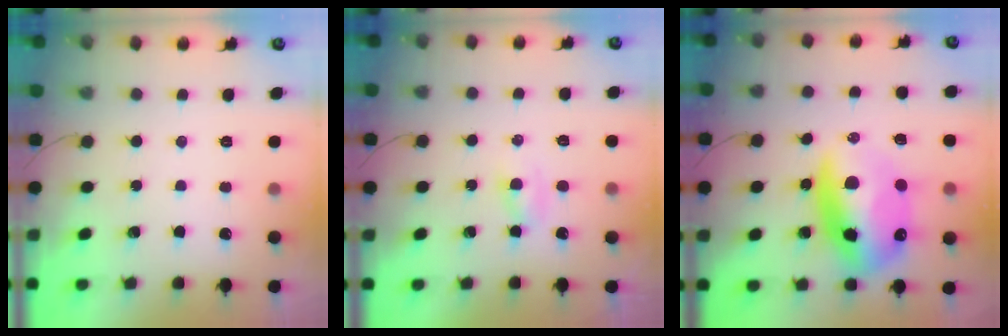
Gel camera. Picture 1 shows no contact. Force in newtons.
{"total": 1.6, "press": 1.4, "slide": 0.7}
{"total": 17.4, "press": 16.9, "slide": 4.2}